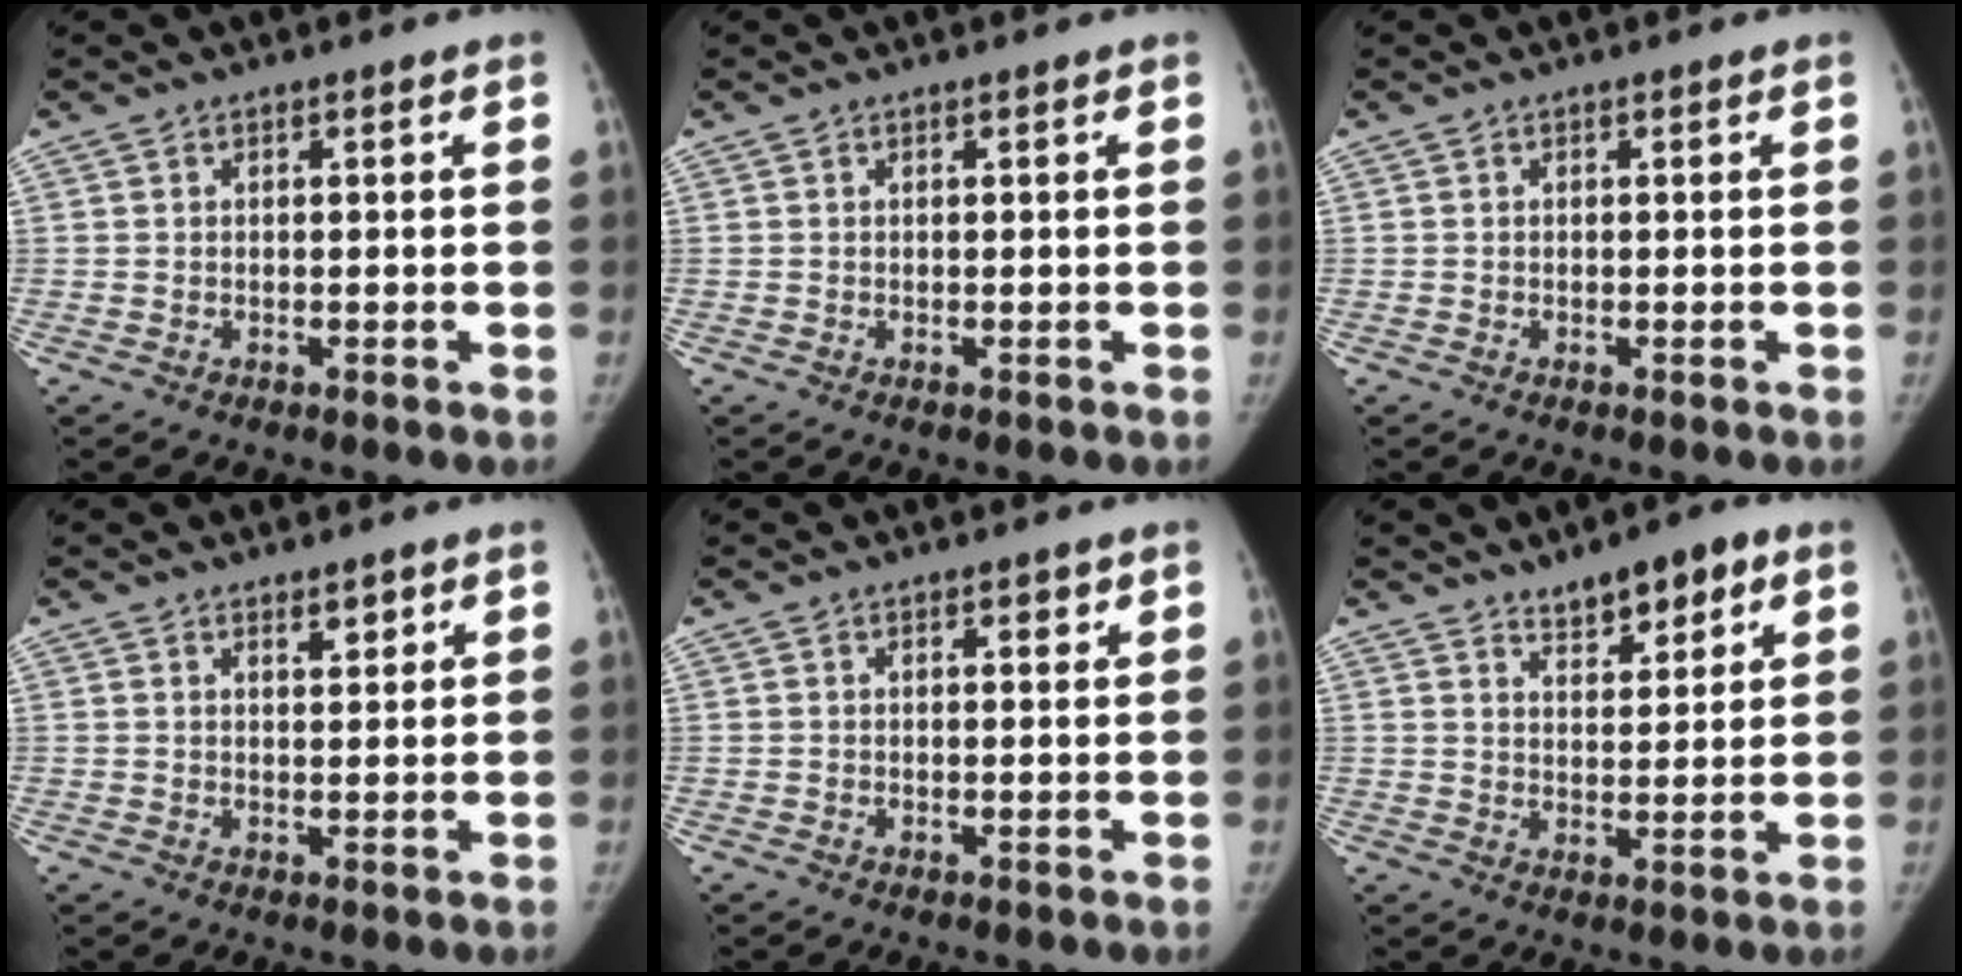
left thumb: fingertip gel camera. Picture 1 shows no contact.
{"total": 0.0}
{"total": 0.0}
{"total": 2.4, "force": [1.7, 1.0, 1.4], "torque": [-0.012, -0.012, 0.027]}
{"total": 1.5, "force": [1.0, 0.7, 0.9], "torque": [-0.004, -0.004, 0.012]}
{"total": 7.6, "force": [5.0, 3.1, 4.9], "torque": [-0.048, -0.025, 0.074]}